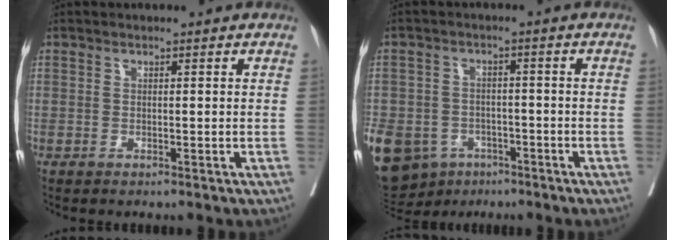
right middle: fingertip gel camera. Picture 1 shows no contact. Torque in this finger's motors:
{"motor_torque": [0.83, -0.74, 1.05, 0.21]}